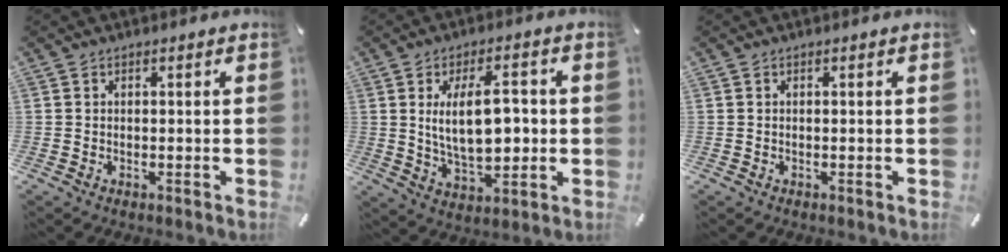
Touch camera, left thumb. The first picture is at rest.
{"total": 12.7, "force": [1.4, 6.7, 10.7], "torque": [-0.169, 0.000, 0.020]}
{"total": 0.0}